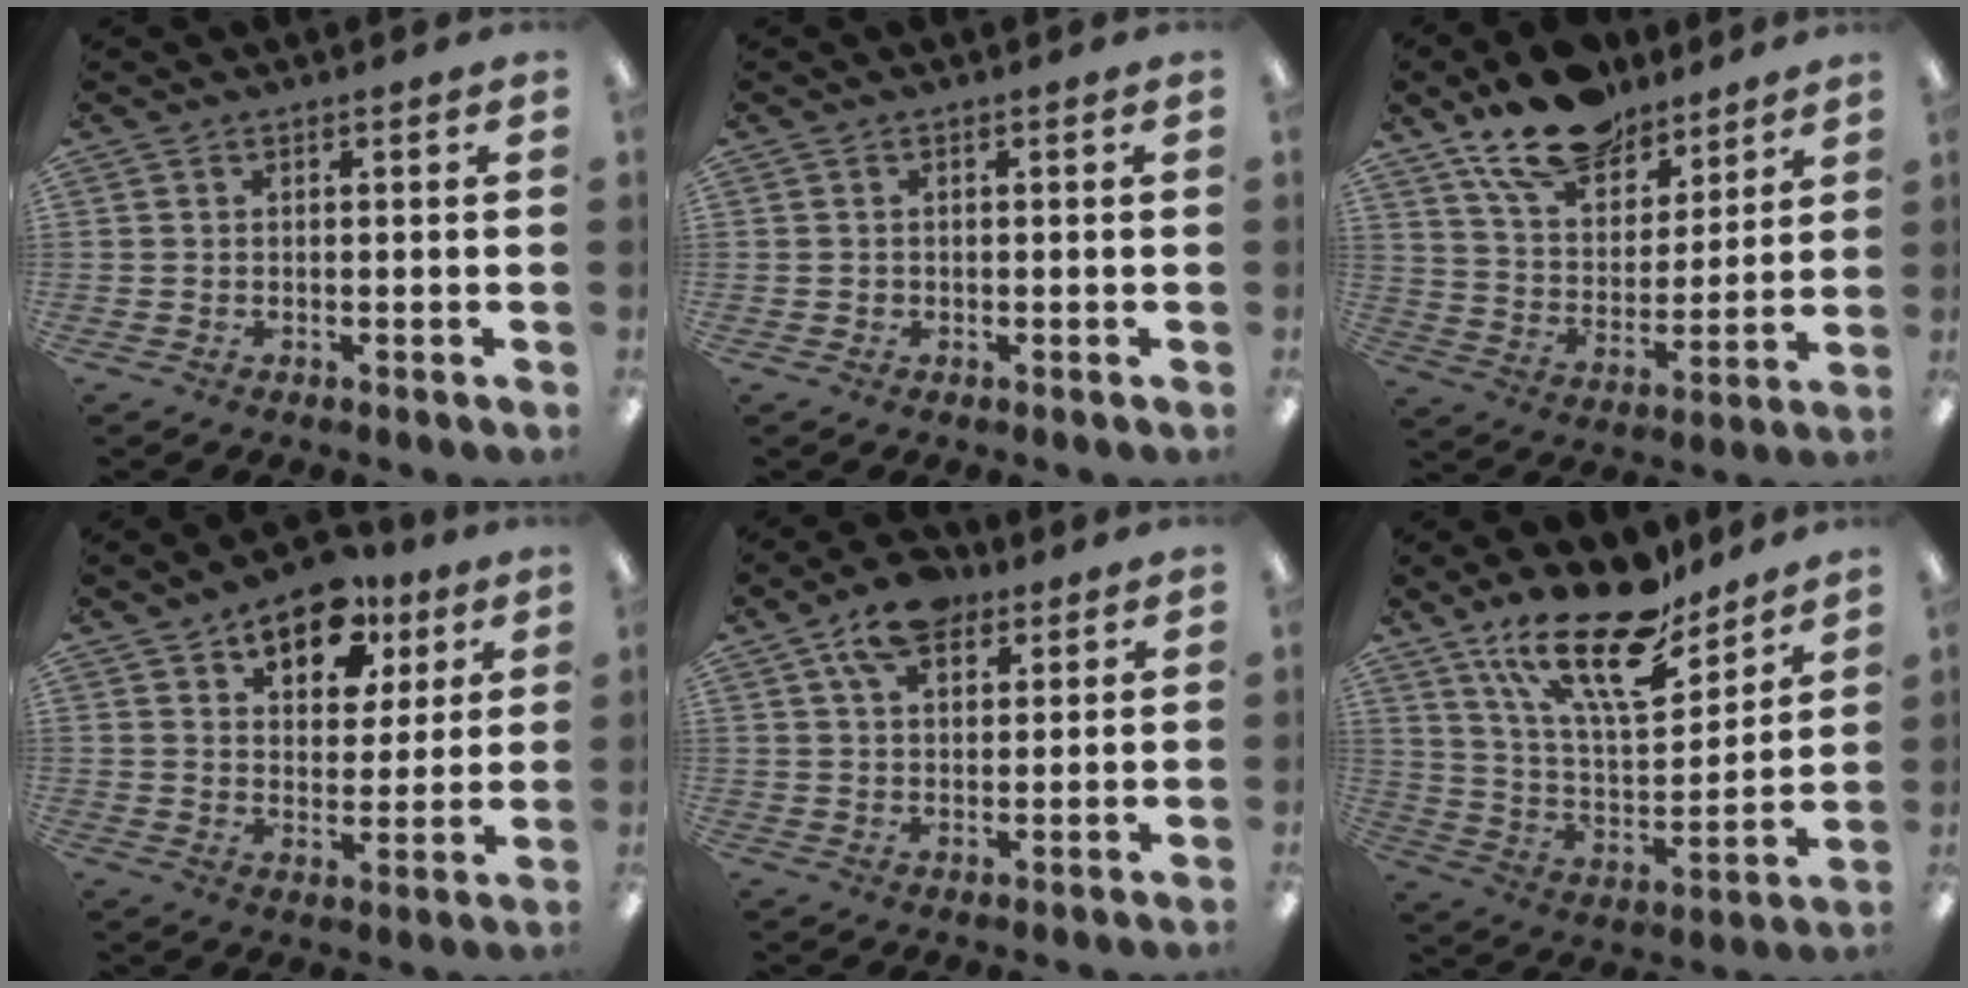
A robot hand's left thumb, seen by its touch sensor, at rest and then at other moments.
{"total": 0.7, "force": [-0.1, 0.7, 0.1], "torque": [-0.002, 0.004, -0.002]}
{"total": 16.1, "force": [12.4, 7.8, 6.7], "torque": [-0.113, -0.071, 0.225]}
{"total": 12.0, "force": [8.1, 6.8, 5.7], "torque": [-0.075, -0.040, 0.143]}
{"total": 10.1, "force": [6.3, 5.6, 5.6], "torque": [-0.092, -0.015, 0.114]}
{"total": 22.4, "force": [15.8, 8.3, 13.5], "torque": [-0.235, -0.093, 0.275]}